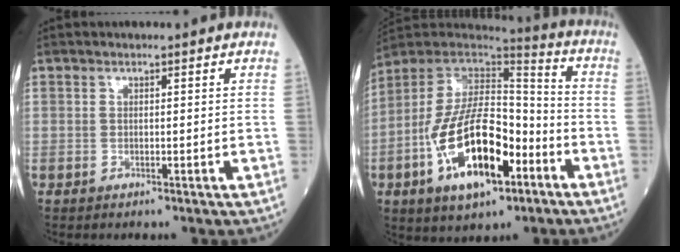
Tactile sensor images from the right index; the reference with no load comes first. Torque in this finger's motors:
{"motor_torque": [1.34, -0.80, 1.05, 0.21]}